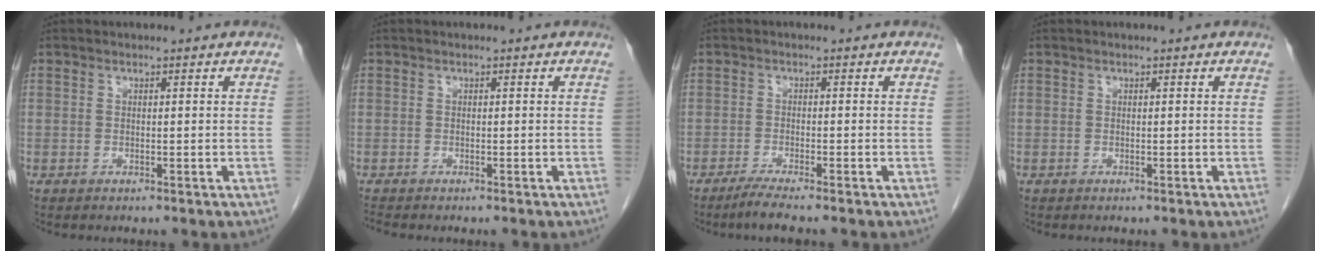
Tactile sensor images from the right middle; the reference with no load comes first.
{"total": 0.6, "force": [-0.6, -0.1, 0.0], "torque": [-0.003, -0.002, -0.013]}
{"total": 3.4, "force": [-2.7, -0.4, 2.0], "torque": [-0.042, -0.008, -0.052]}
{"total": 0.0}